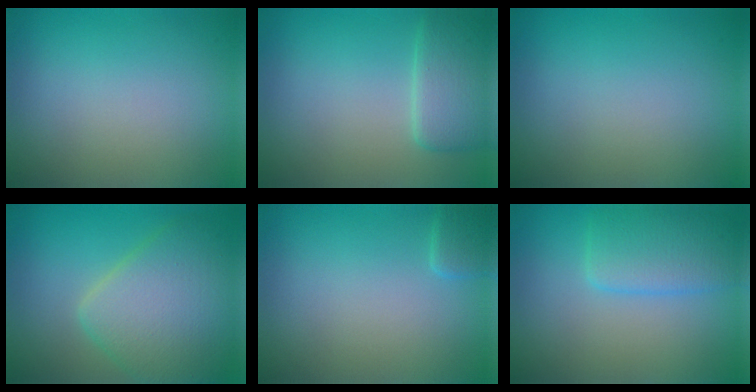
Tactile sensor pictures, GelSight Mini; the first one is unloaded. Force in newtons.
{"total": 3.5, "press": 3.5, "slide": 0.3}
{"total": 0.0}
{"total": 7.4, "press": 7.4, "slide": 0.4}
{"total": 1.3, "press": 1.3, "slide": 0.2}
{"total": 3.8, "press": 3.8, "slide": 0.1}